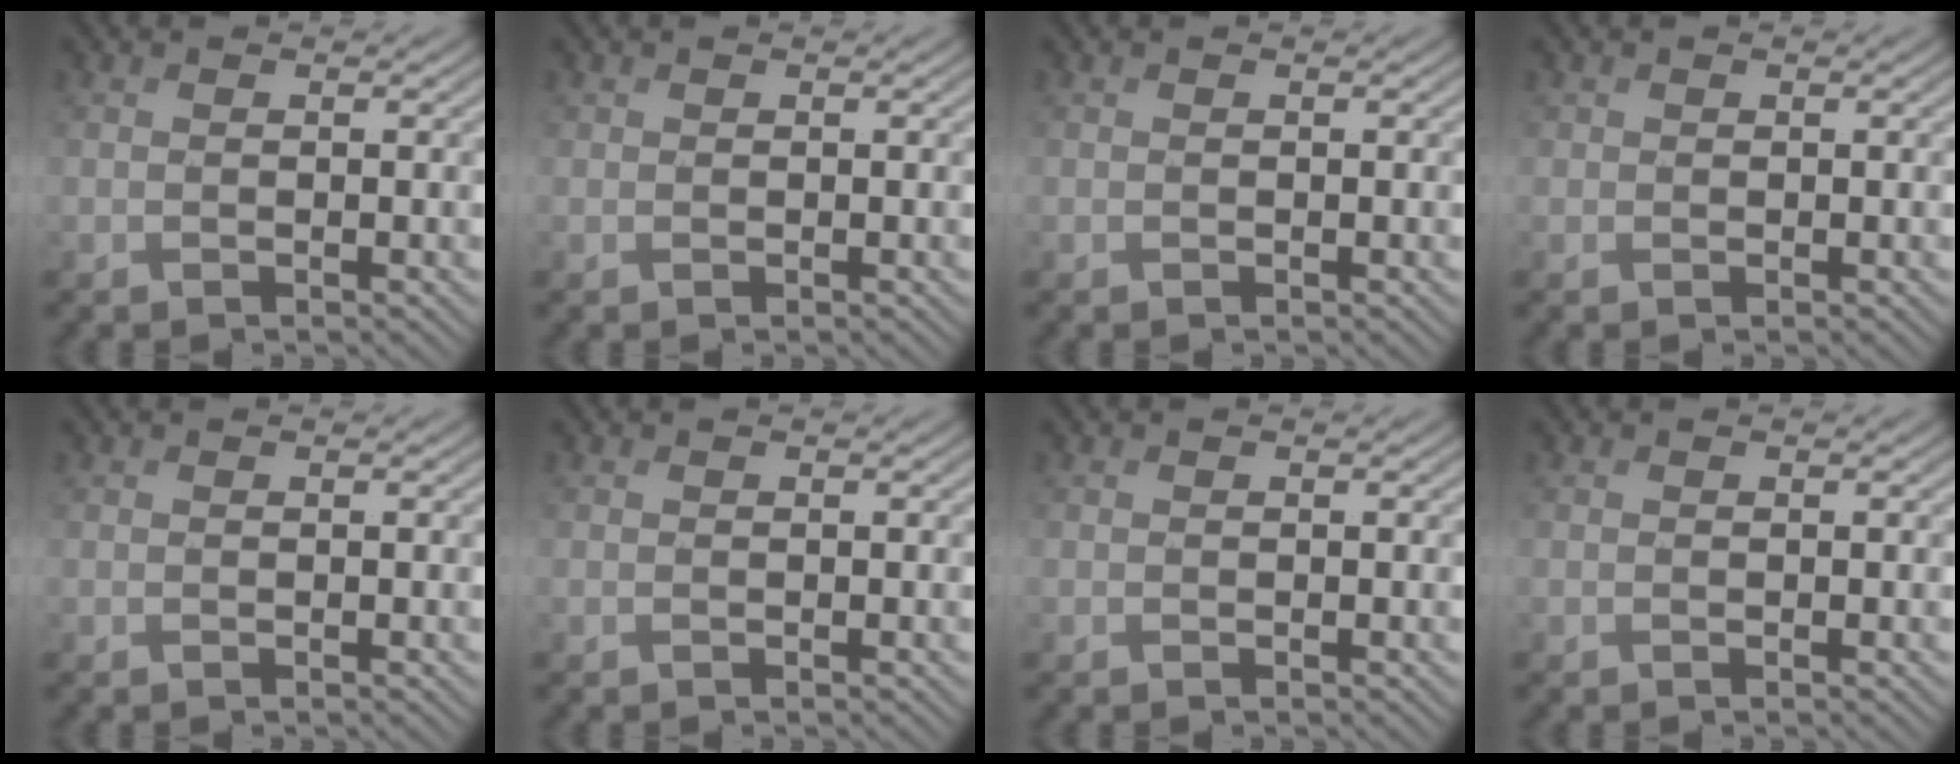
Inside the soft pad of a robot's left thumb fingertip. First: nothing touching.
{"total": 0.6, "force": [0.3, 0.5, 0.1], "torque": [-0.004, 0.000, 0.004]}
{"total": 0.0}
{"total": 0.9, "force": [0.3, 0.8, 0.2], "torque": [-0.006, -0.001, 0.003]}
{"total": 0.0}
{"total": 0.0}
{"total": 0.0}
{"total": 0.0}